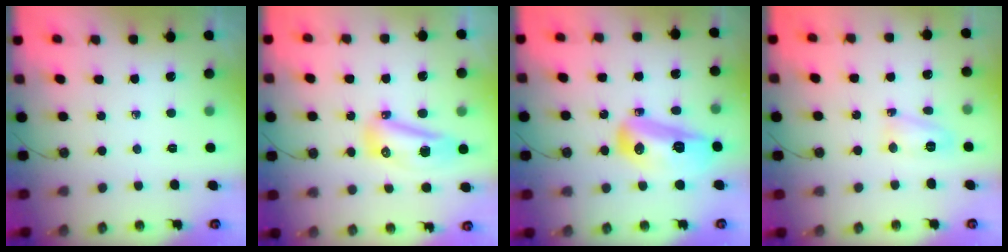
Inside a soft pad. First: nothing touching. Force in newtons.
{"total": 10.1, "press": 10.1, "slide": 1.2}
{"total": 13.4, "press": 13.4, "slide": 1.2}
{"total": 8.9, "press": 5.8, "slide": 6.8}